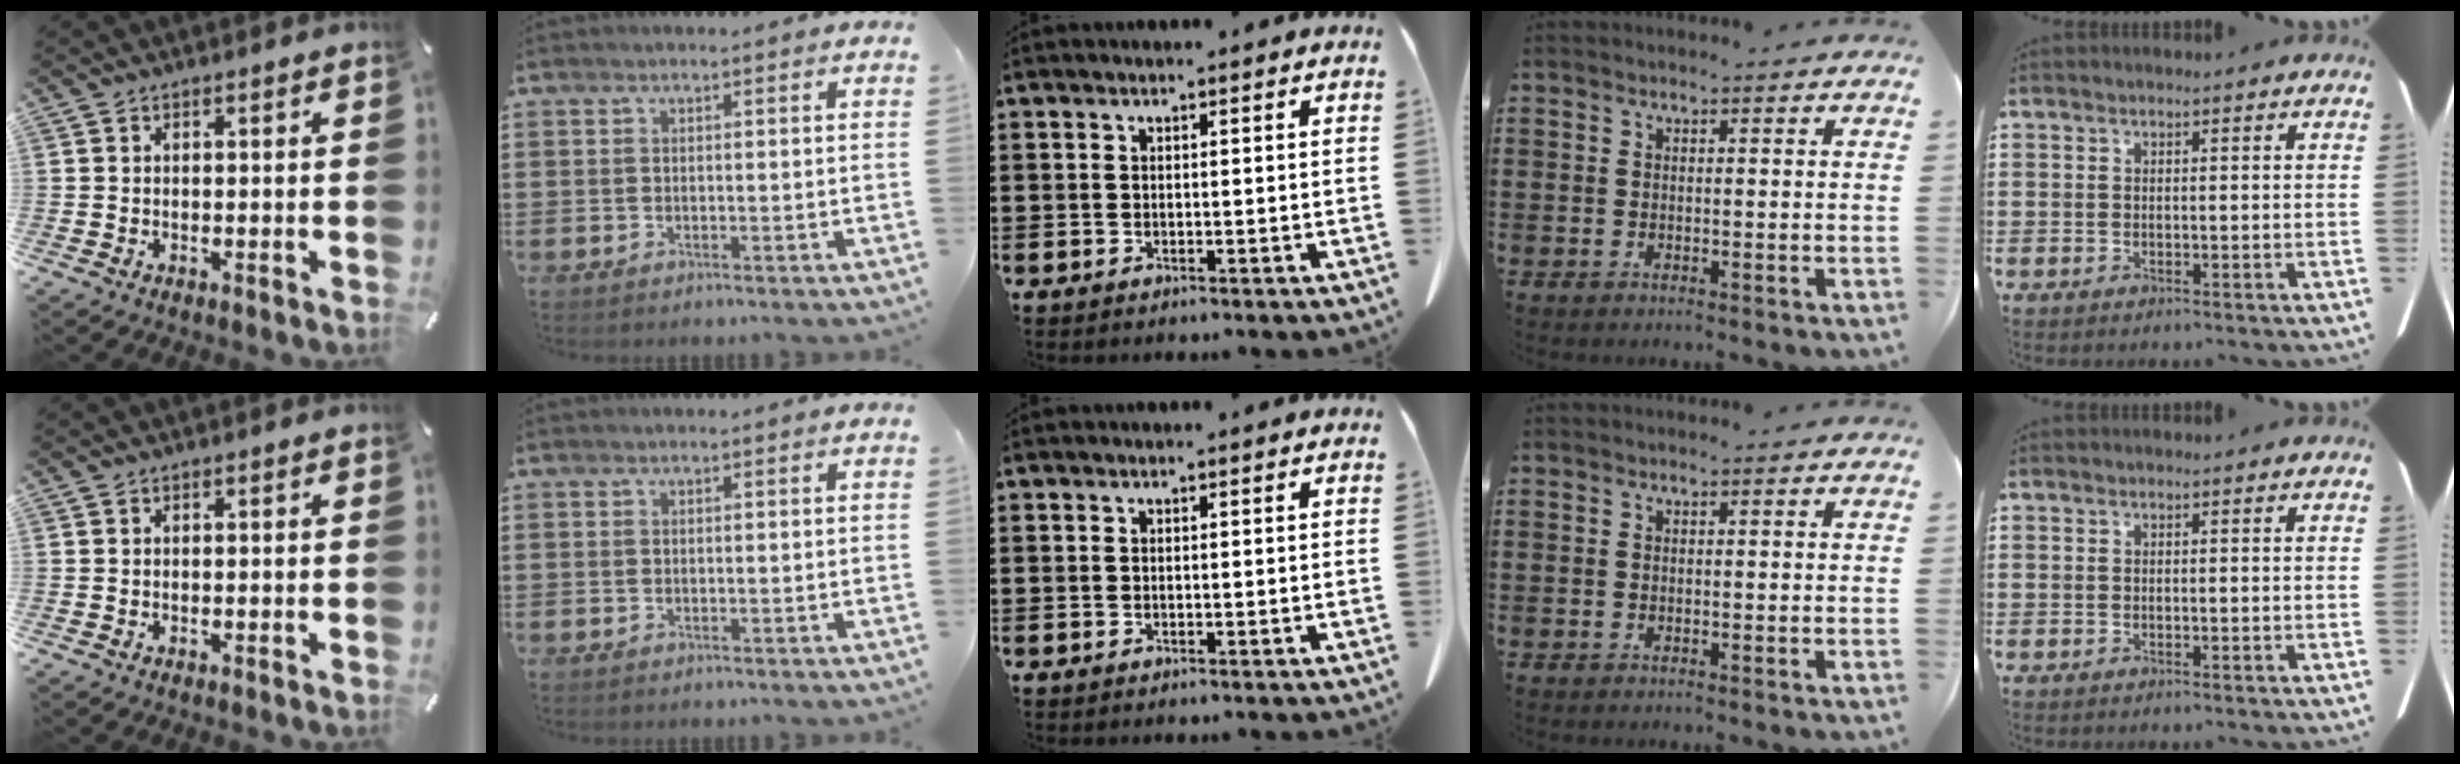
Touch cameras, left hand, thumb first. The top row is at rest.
{}